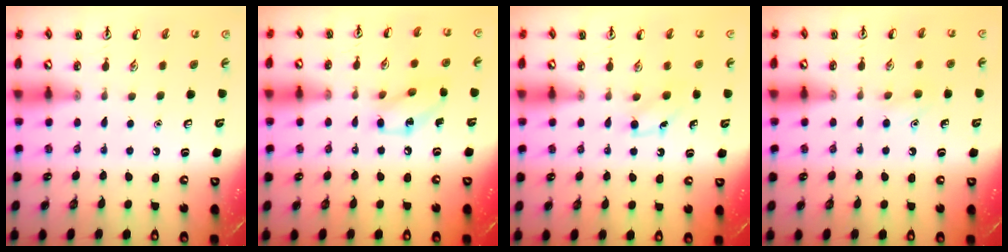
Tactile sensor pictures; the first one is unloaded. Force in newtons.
{"total": 9.5, "press": 9.4, "slide": 1.1}
{"total": 5.2, "press": 5.0, "slide": 1.3}
{"total": 5.9, "press": 5.6, "slide": 1.9}